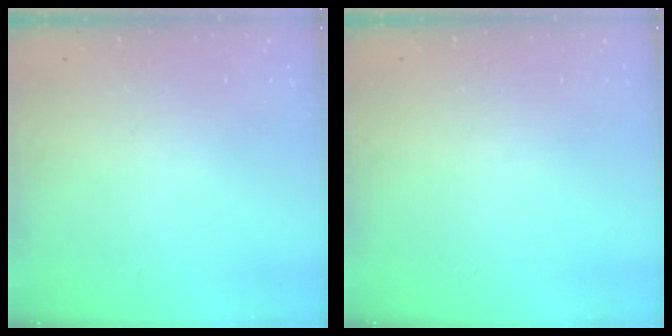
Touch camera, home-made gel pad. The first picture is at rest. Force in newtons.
{"total": 0.0}